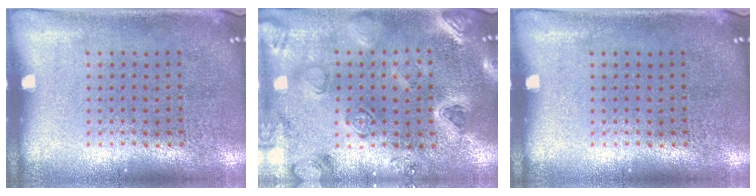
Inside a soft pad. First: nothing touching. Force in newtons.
{"total": 2.3, "press": 2.3, "slide": 0.2}
{"total": 0.0}